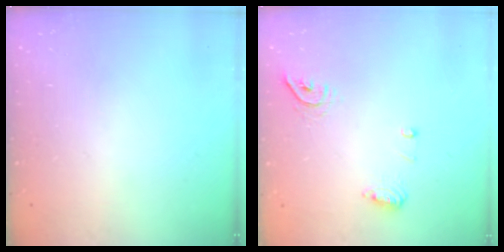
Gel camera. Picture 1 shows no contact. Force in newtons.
{"total": 7.9, "press": 7.8, "slide": 1.3}